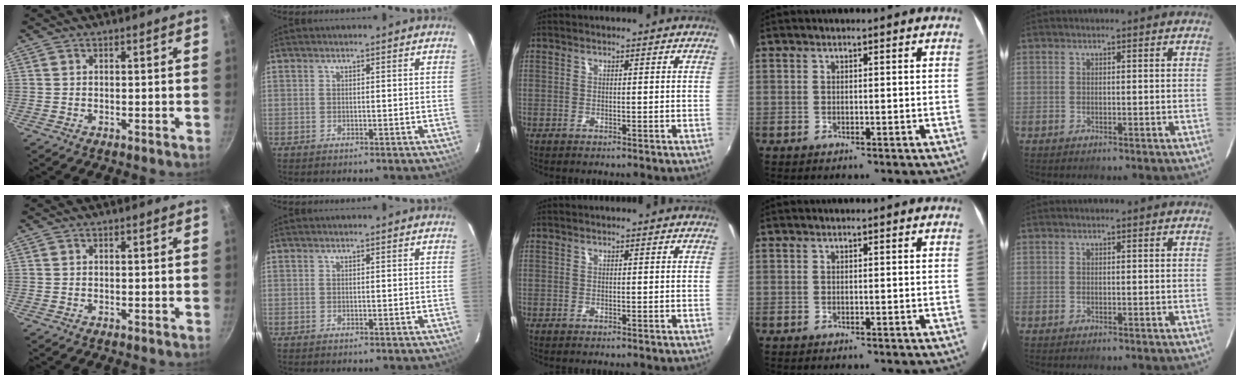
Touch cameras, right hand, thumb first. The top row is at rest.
{}